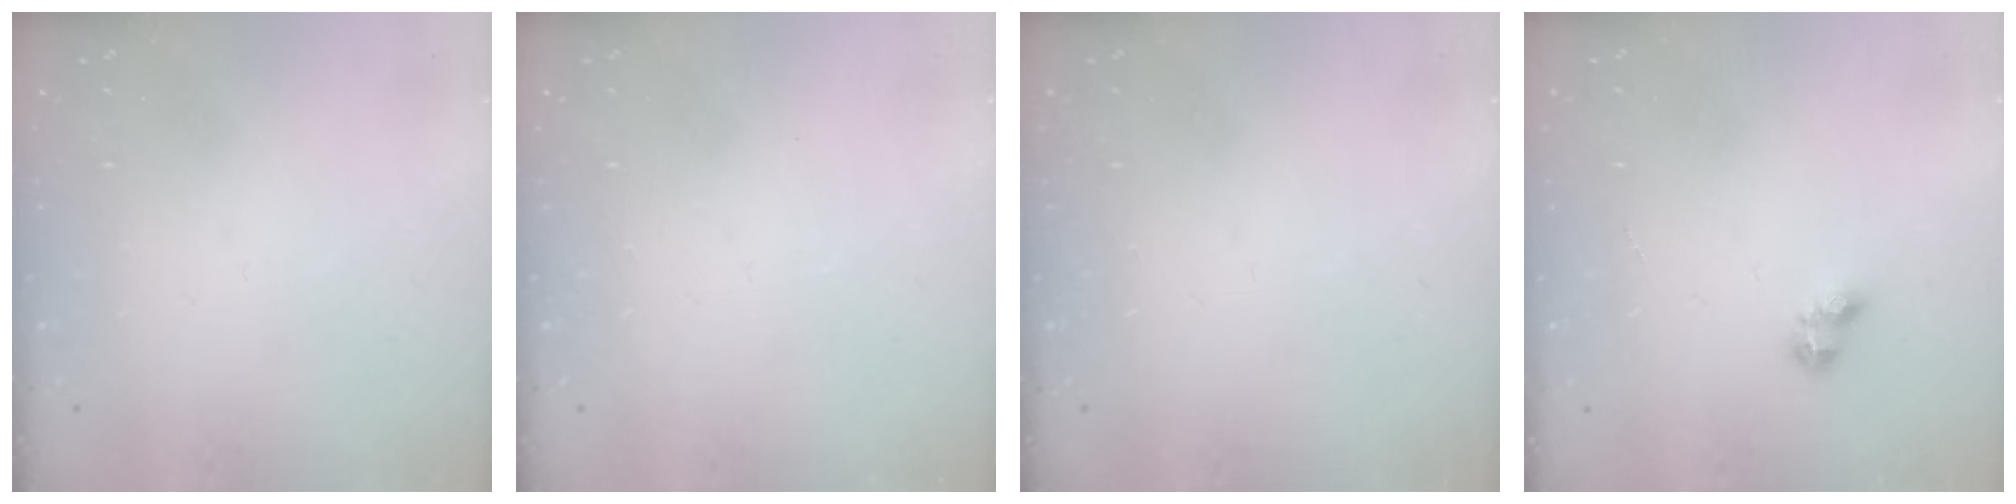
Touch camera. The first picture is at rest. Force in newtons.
{"total": 0.0}
{"total": 0.0}
{"total": 2.6, "press": 2.5, "slide": 0.5}